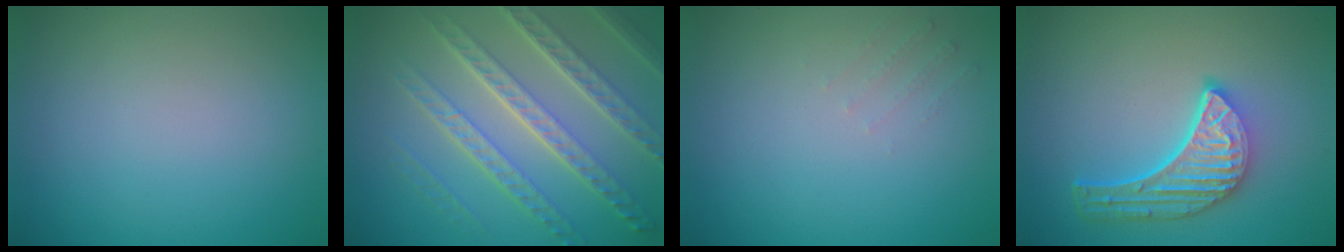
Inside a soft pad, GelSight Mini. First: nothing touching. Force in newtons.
{"total": 7.4, "press": 5.2, "slide": 5.3}
{"total": 0.8, "press": 0.8, "slide": 0.2}
{"total": 5.7, "press": 4.3, "slide": 3.7}